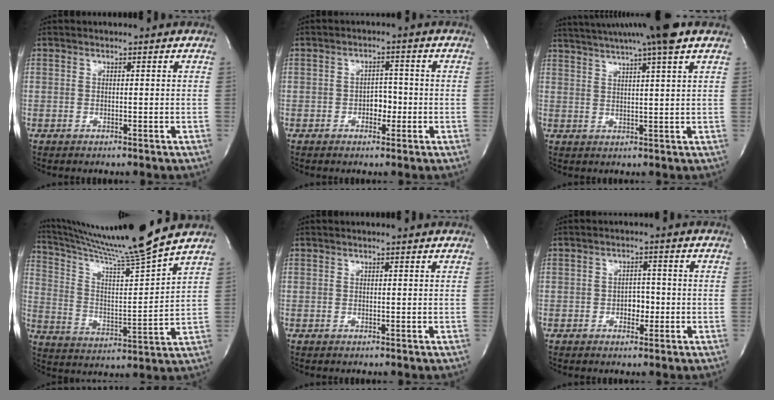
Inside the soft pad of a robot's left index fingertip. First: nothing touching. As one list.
[{"total": 2.9, "force": [-1.0, 1.8, 2.1], "torque": [-0.025, 0.008, -0.014]}, {"total": 13.6, "force": [11.2, -1.1, 7.7], "torque": [-0.140, 0.018, 0.153]}, {"total": 16.1, "force": [14.4, -3.3, 6.3], "torque": [-0.122, -0.040, 0.240]}, {"total": 0.7, "force": [0.7, 0.0, 0.2], "torque": [-0.008, 0.004, 0.010]}, {"total": 2.7, "force": [-0.8, 1.7, 1.9], "torque": [-0.023, 0.007, -0.010]}]